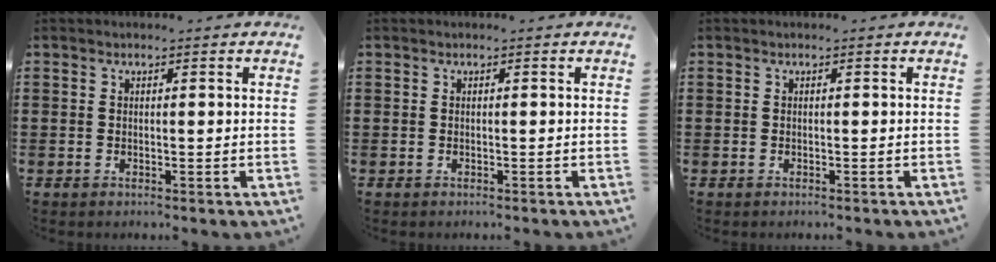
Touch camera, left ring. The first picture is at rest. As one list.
[{"total": 0.0}, {"total": 0.0}]